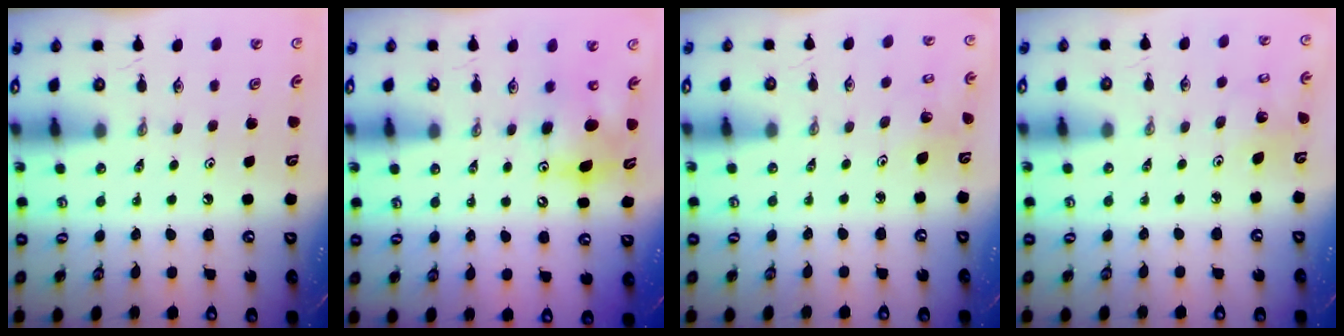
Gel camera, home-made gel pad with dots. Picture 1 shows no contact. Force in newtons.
{"total": 9.2, "press": 9.0, "slide": 1.9}
{"total": 3.5, "press": 3.3, "slide": 0.9}
{"total": 2.9, "press": 2.9, "slide": 0.2}